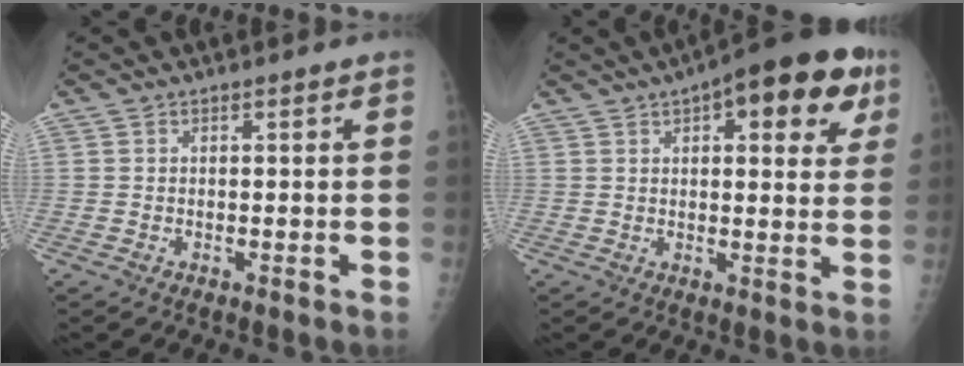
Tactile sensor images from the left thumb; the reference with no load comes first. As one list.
[{"total": 16.2, "force": [7.3, 6.7, 12.9], "torque": [-0.130, -0.004, 0.086]}]